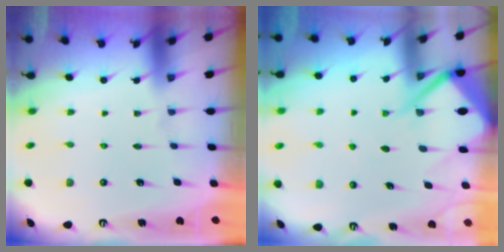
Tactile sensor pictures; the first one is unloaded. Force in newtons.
{"total": 8.6, "press": 8.5, "slide": 0.9}